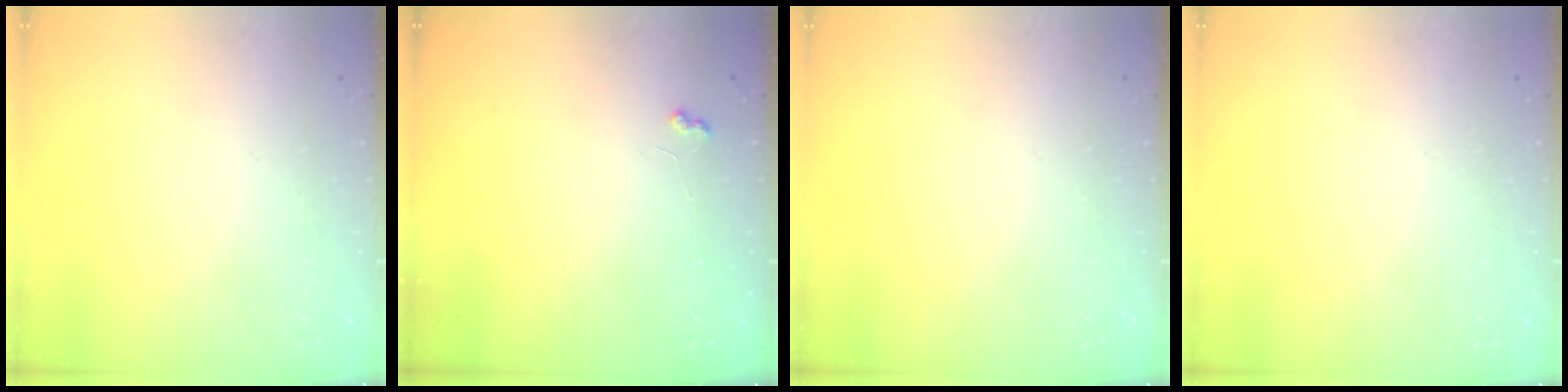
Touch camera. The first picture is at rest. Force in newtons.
{"total": 2.9, "press": 2.8, "slide": 0.5}
{"total": 0.0}
{"total": 0.0}